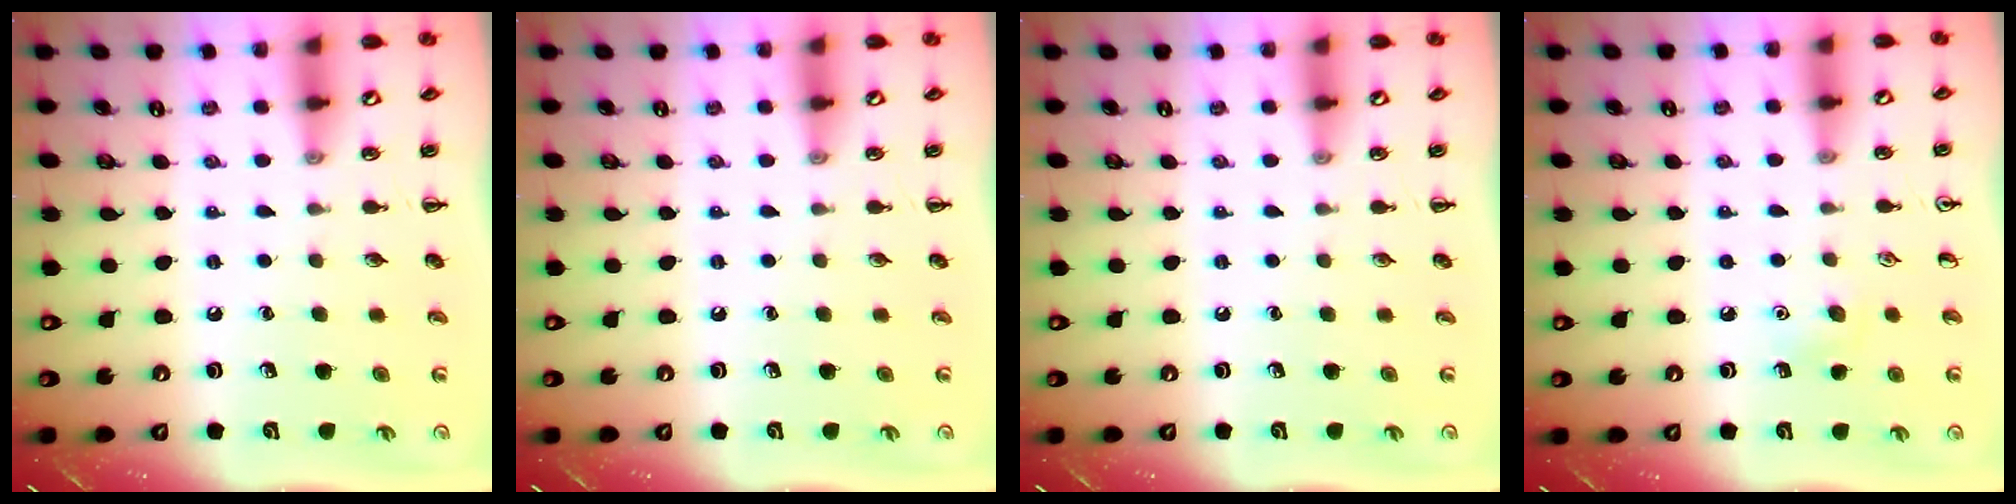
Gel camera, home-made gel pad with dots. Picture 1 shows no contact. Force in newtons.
{"total": 0.0}
{"total": 0.0}
{"total": 5.5, "press": 5.3, "slide": 1.5}